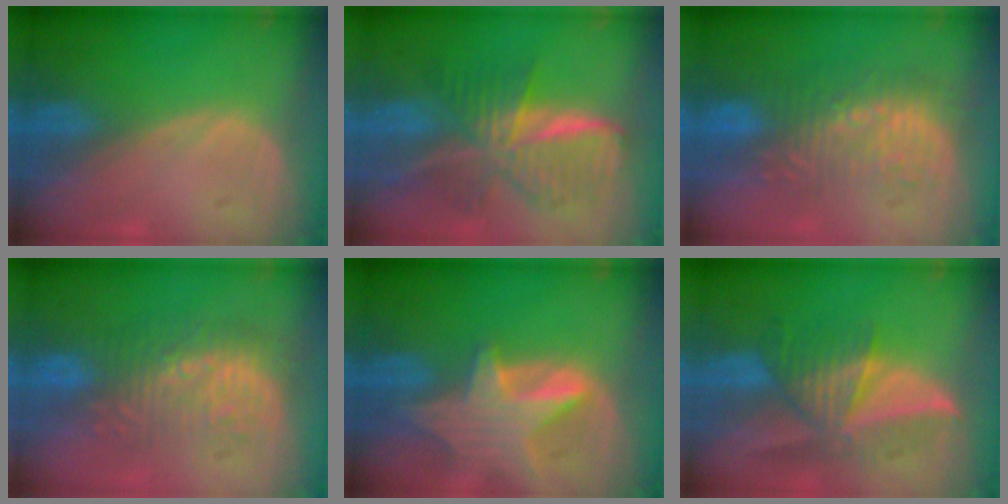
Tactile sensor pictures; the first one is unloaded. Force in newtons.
{"total": 9.4, "press": 9.4, "slide": 0.5}
{"total": 8.8, "press": 8.6, "slide": 1.9}
{"total": 8.9, "press": 8.7, "slide": 1.9}
{"total": 7.9, "press": 7.3, "slide": 3.1}
{"total": 7.7, "press": 7.4, "slide": 2.0}